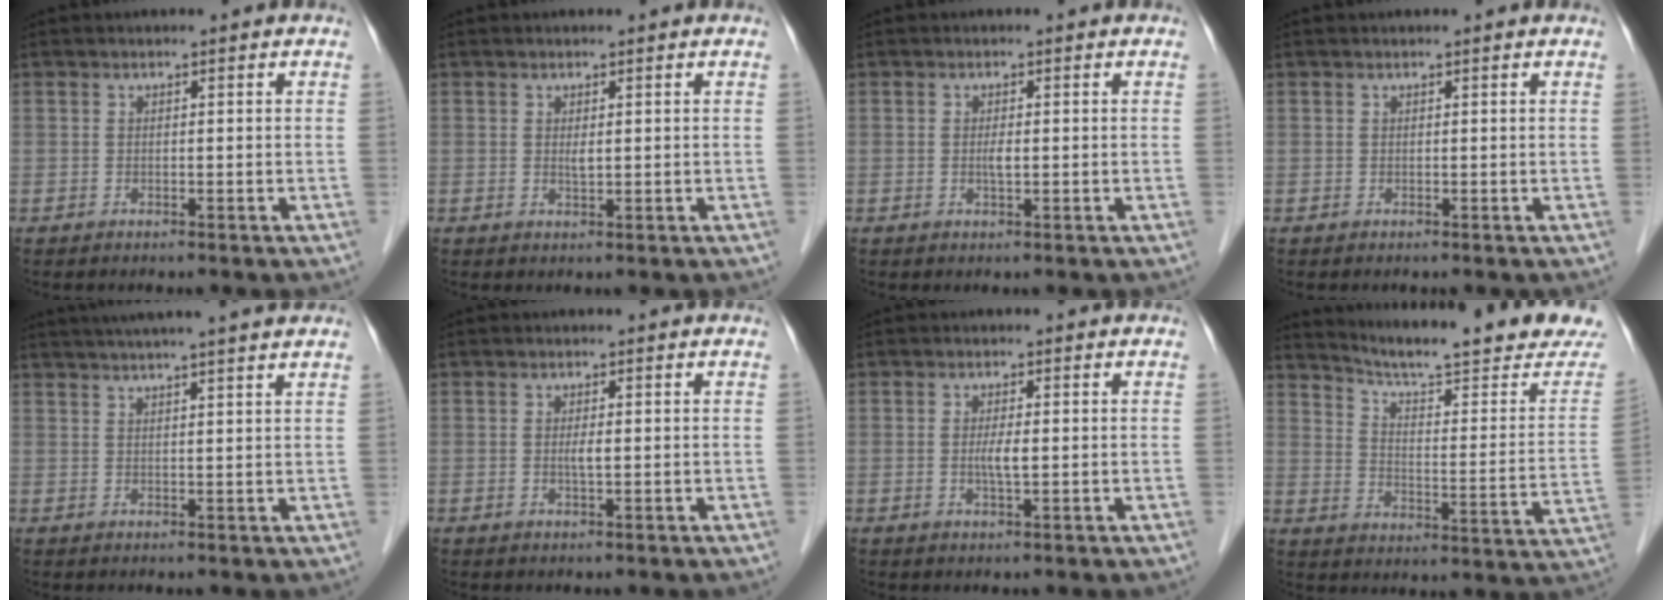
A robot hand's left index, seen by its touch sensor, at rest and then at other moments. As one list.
[{"total": 0.9, "force": [0.3, 0.2, 0.9], "torque": [-0.020, -0.003, 0.006]}, {"total": 1.2, "force": [-0.1, 0.2, 1.2], "torque": [-0.024, -0.001, -0.001]}, {"total": 0.6, "force": [0.5, 0.0, 0.1], "torque": [-0.003, 0.002, 0.007]}, {"total": 12.8, "force": [11.1, -0.1, 6.4], "torque": [-0.104, 0.031, 0.140]}, {"total": 1.3, "force": [0.0, 0.2, 1.3], "torque": [-0.027, -0.001, 0.001]}, {"total": 2.3, "force": [-0.1, 0.3, 2.3], "torque": [-0.047, -0.002, -0.001]}, {"total": 21.8, "force": [19.9, 0.8, 8.8], "torque": [-0.130, -0.075, 0.258]}]